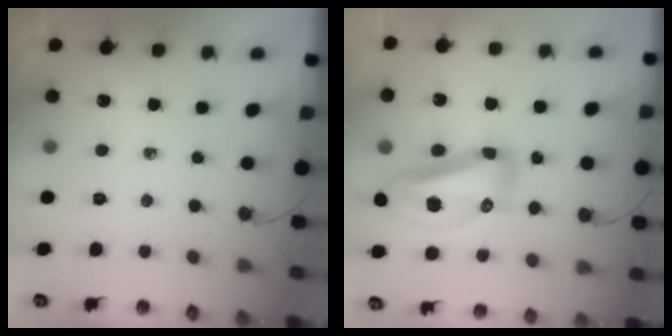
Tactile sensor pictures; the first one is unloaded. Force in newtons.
{"total": 16.9, "press": 16.8, "slide": 2.1}